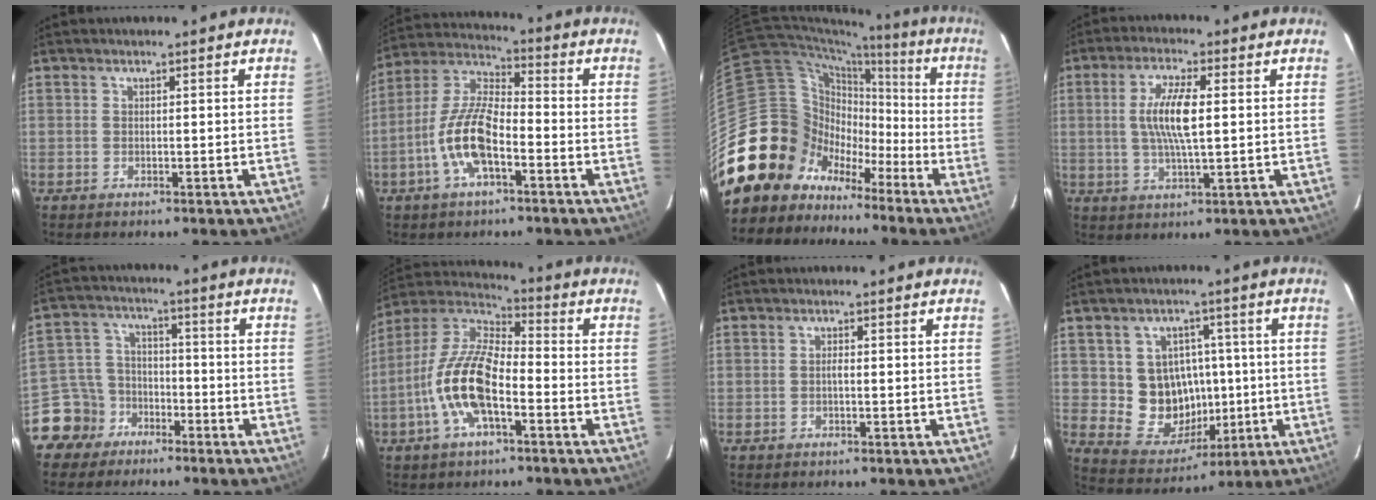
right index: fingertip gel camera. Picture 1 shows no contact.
{"total": 12.1, "force": [-4.8, 4.4, 10.2], "torque": [-0.219, 0.004, -0.092]}
{"total": 20.5, "force": [-9.8, 16.9, 6.3], "torque": [-0.155, 0.056, -0.155]}
{"total": 8.6, "force": [0.9, 1.8, 8.3], "torque": [-0.161, 0.002, 0.019]}
{"total": 9.0, "force": [-5.9, 6.7, 0.9], "torque": [-0.039, 0.031, -0.105]}
{"total": 14.7, "force": [-5.0, 5.7, 12.6], "torque": [-0.257, 0.001, -0.101]}
{"total": 0.8, "force": [-0.2, 0.2, 0.8], "torque": [-0.014, 0.004, -0.003]}
{"total": 12.2, "force": [0.0, 11.3, 4.6], "torque": [-0.096, 0.015, 0.021]}